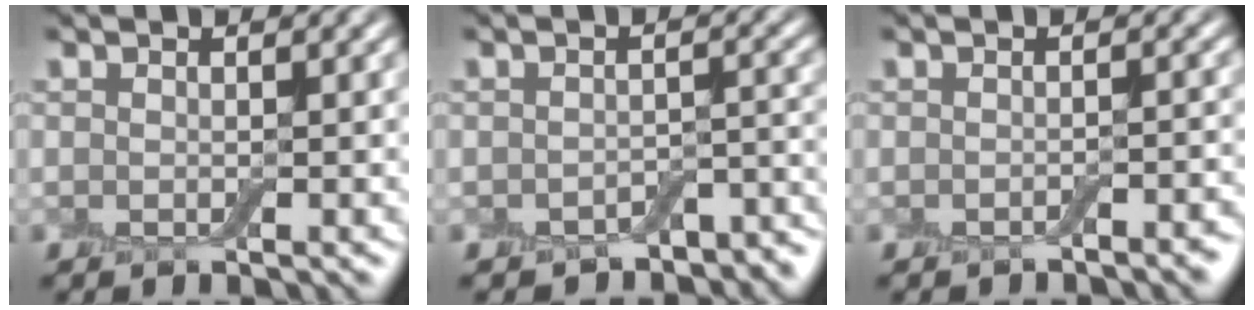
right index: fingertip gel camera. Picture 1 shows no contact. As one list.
[{"total": 4.8, "force": [-4.2, 1.8, 1.6], "torque": [-0.014, -0.015, -0.050]}, {"total": 1.4, "force": [-1.2, 0.3, 0.7], "torque": [-0.009, -0.001, -0.017]}]